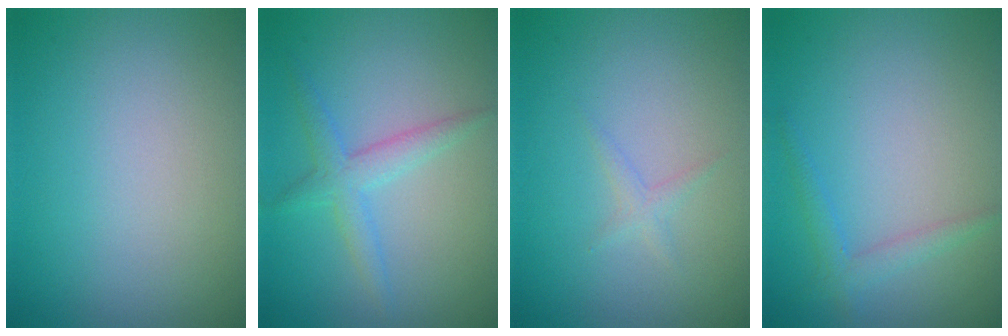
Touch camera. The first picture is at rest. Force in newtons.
{"total": 2.4, "press": 2.4, "slide": 0.1}
{"total": 0.9, "press": 0.9, "slide": 0.0}
{"total": 1.6, "press": 1.6, "slide": 0.1}